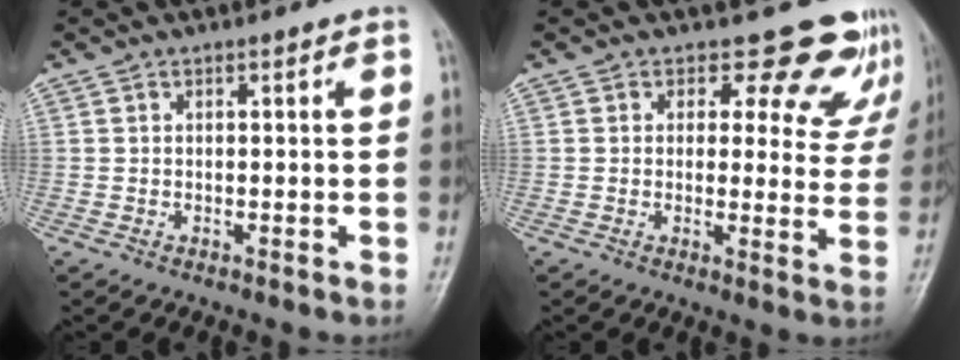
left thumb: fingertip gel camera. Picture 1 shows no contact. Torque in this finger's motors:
{"motor_torque": [0.12, 0.12, 0.01, -0.02, 0.01]}